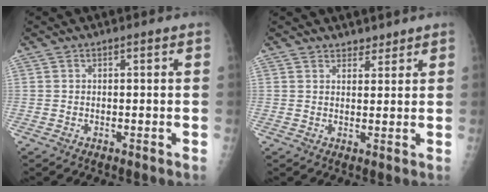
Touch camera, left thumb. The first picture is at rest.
{"total": 2.3, "force": [2.0, 1.0, 0.2], "torque": [0.013, -0.014, 0.028]}